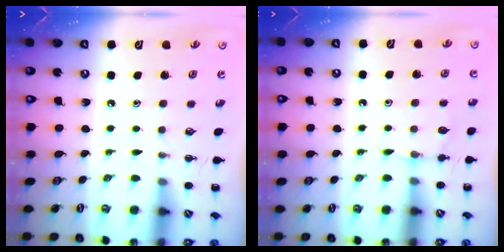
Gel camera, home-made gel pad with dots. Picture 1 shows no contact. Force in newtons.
{"total": 5.1, "press": 4.8, "slide": 1.5}